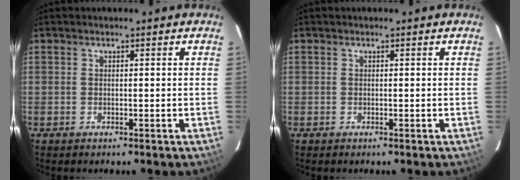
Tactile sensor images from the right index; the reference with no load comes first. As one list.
[{"total": 0.0}]